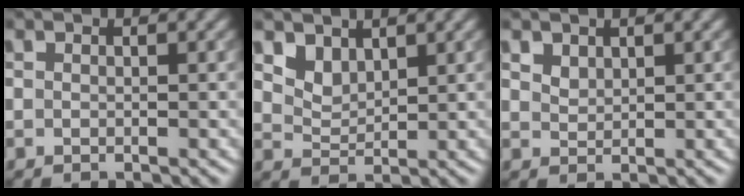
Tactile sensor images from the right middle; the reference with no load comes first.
{"total": 2.9, "force": [2.3, 1.6, 1.0], "torque": [-0.031, -0.014, 0.058]}
{"total": 1.5, "force": [1.2, 0.8, 0.4], "torque": [-0.013, -0.003, 0.023]}